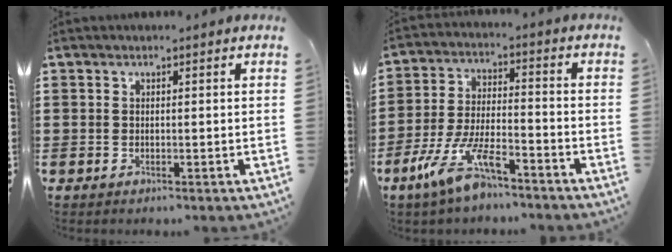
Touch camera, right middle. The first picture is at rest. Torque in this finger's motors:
{"motor_torque": [1.41, -0.45, 0.27, 0.21]}